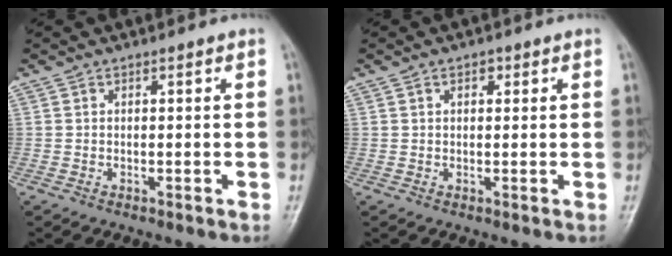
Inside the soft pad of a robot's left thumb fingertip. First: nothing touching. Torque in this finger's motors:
{"motor_torque": [0.01, 0.02, -0.37, 0.25, -0.03]}